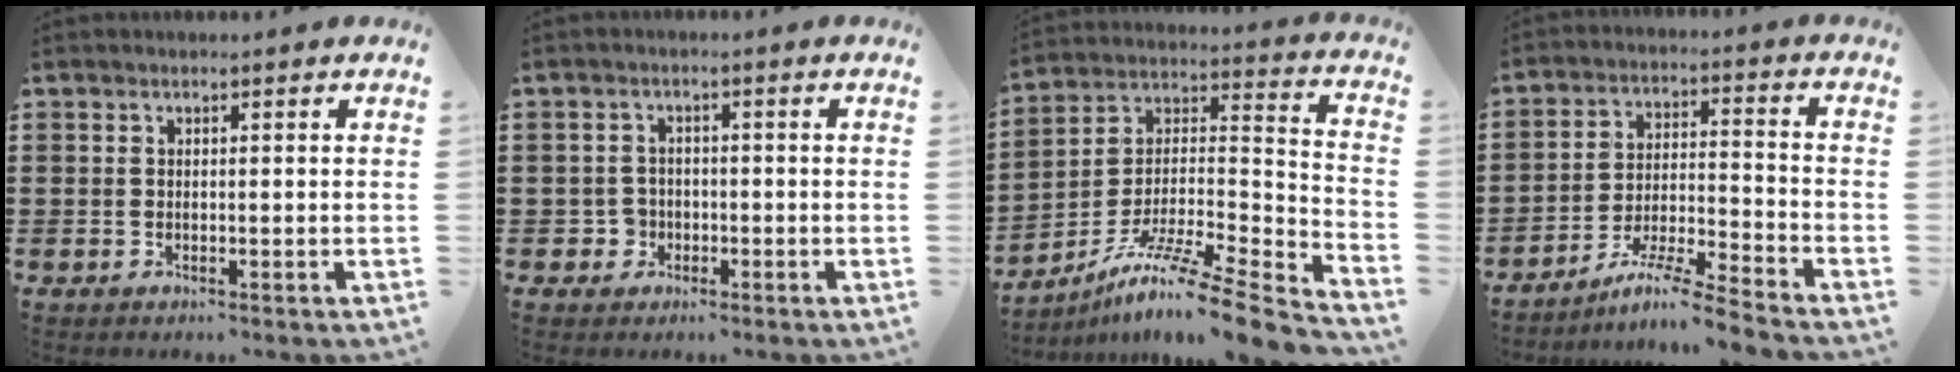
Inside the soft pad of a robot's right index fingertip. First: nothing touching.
{"total": 2.7, "force": [-1.1, 2.4, 0.7], "torque": [-0.021, 0.003, -0.024]}
{"total": 10.2, "force": [-8.0, 0.5, 6.3], "torque": [-0.110, 0.001, -0.156]}
{"total": 7.6, "force": [-6.6, -0.5, 3.7], "torque": [-0.072, -0.005, -0.128]}